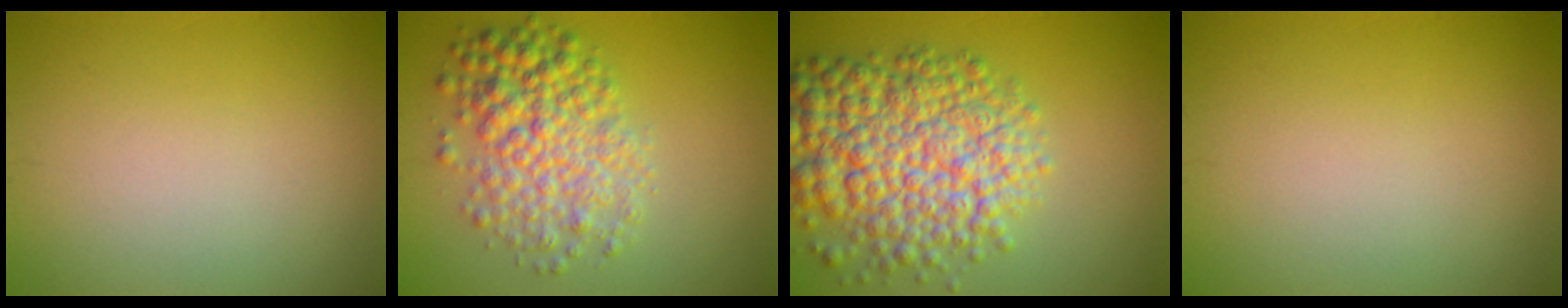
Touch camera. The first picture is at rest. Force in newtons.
{"total": 5.8, "press": 5.8, "slide": 0.1}
{"total": 9.9, "press": 9.9, "slide": 0.3}
{"total": 0.0}